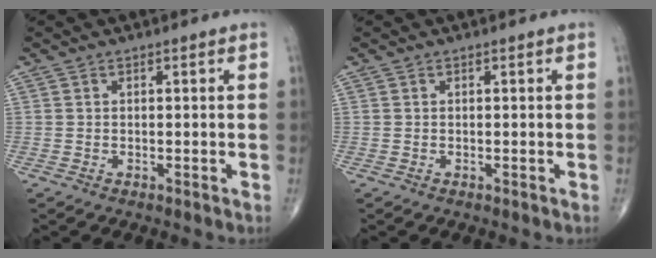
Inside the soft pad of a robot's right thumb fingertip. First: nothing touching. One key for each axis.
{"total": 0.0}